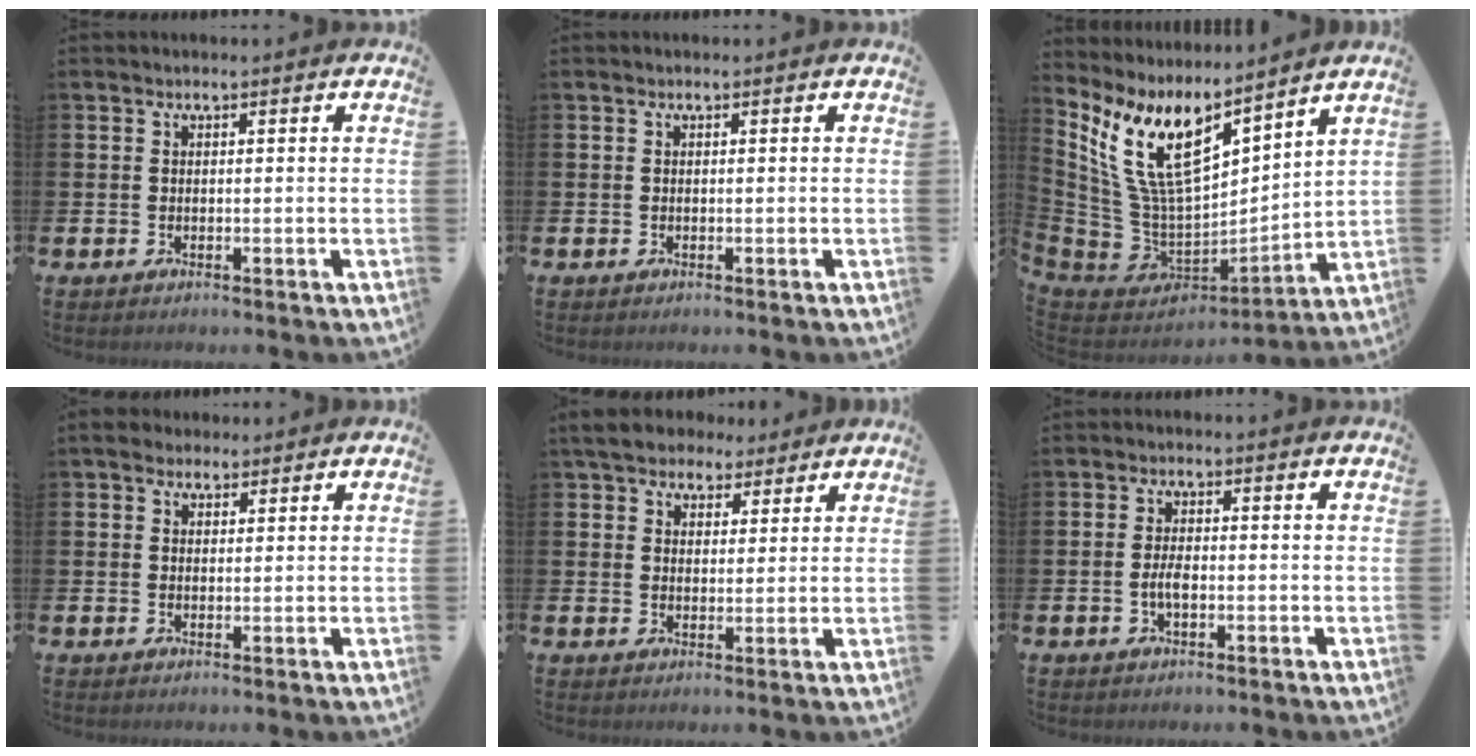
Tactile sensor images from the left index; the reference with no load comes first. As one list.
[{"total": 0.0}, {"total": 12.8, "force": [8.1, 5.8, 8.0], "torque": [-0.193, -0.044, 0.155]}, {"total": 2.6, "force": [2.2, 1.5, 0.0], "torque": [0.009, -0.005, 0.036]}, {"total": 5.5, "force": [4.8, 2.5, 0.8], "torque": [-0.022, -0.017, 0.086]}, {"total": 2.3, "force": [-1.0, 0.8, 1.9], "torque": [-0.032, 0.001, -0.019]}]